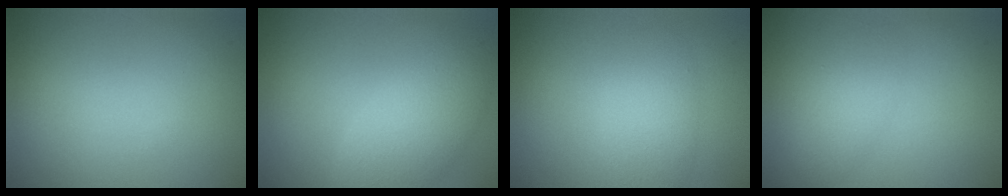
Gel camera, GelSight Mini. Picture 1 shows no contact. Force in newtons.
{"total": 5.0, "press": 5.0, "slide": 0.3}
{"total": 3.3, "press": 3.2, "slide": 0.1}
{"total": 2.4, "press": 2.4, "slide": 0.1}